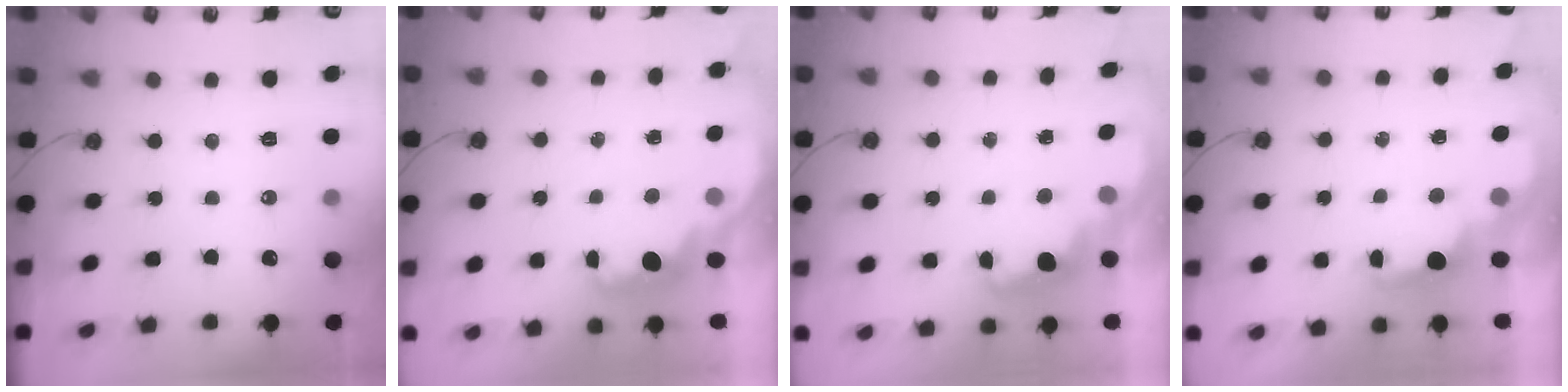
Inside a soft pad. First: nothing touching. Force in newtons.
{"total": 2.2, "press": 2.1, "slide": 0.7}
{"total": 2.6, "press": 2.6, "slide": 0.5}
{"total": 2.0, "press": 1.9, "slide": 0.7}